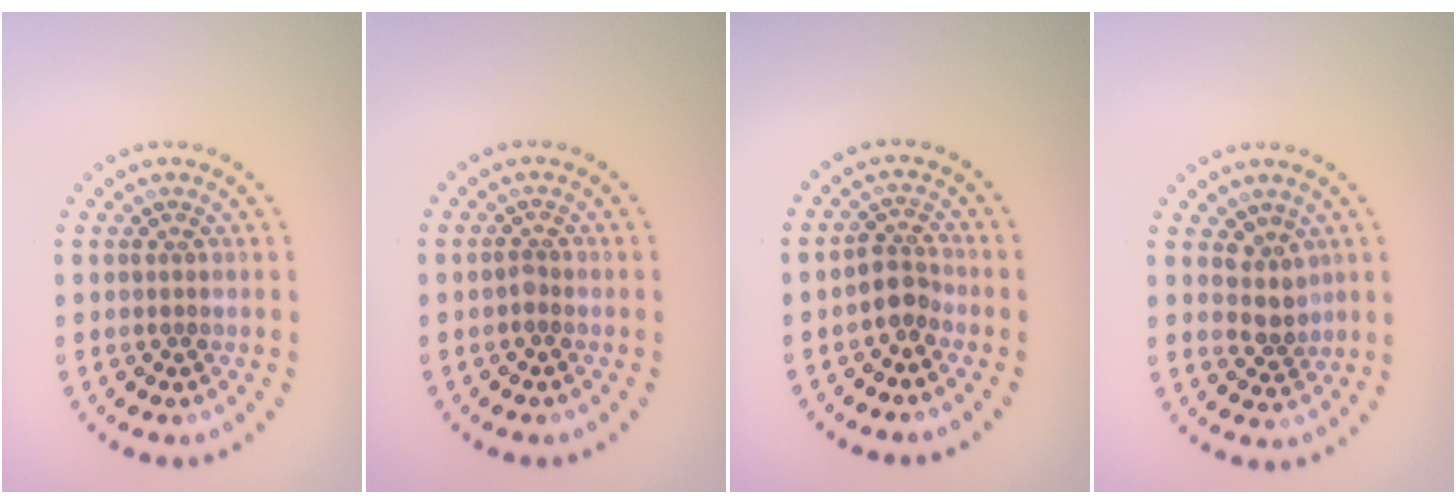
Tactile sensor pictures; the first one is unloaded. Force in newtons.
{"total": 0.6, "press": 0.5, "slide": 0.3}
{"total": 2.2, "press": 1.9, "slide": 1.2}
{"total": 2.2, "press": 1.7, "slide": 1.4}